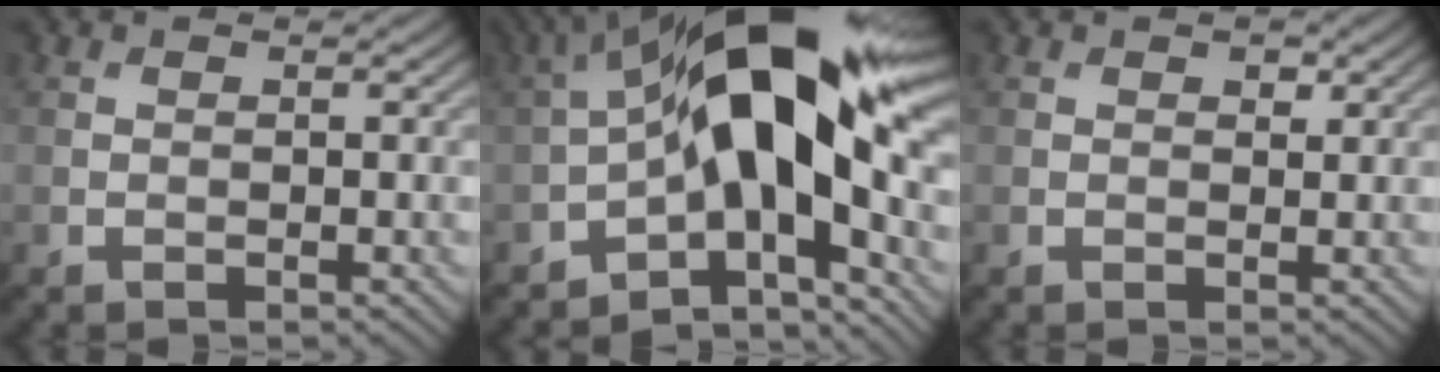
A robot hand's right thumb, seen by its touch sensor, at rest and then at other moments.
{"total": 15.8, "force": [-1.5, 6.6, 14.2], "torque": [-0.217, 0.017, -0.042]}
{"total": 1.0, "force": [0.6, 0.5, 0.6], "torque": [-0.008, -0.001, 0.010]}